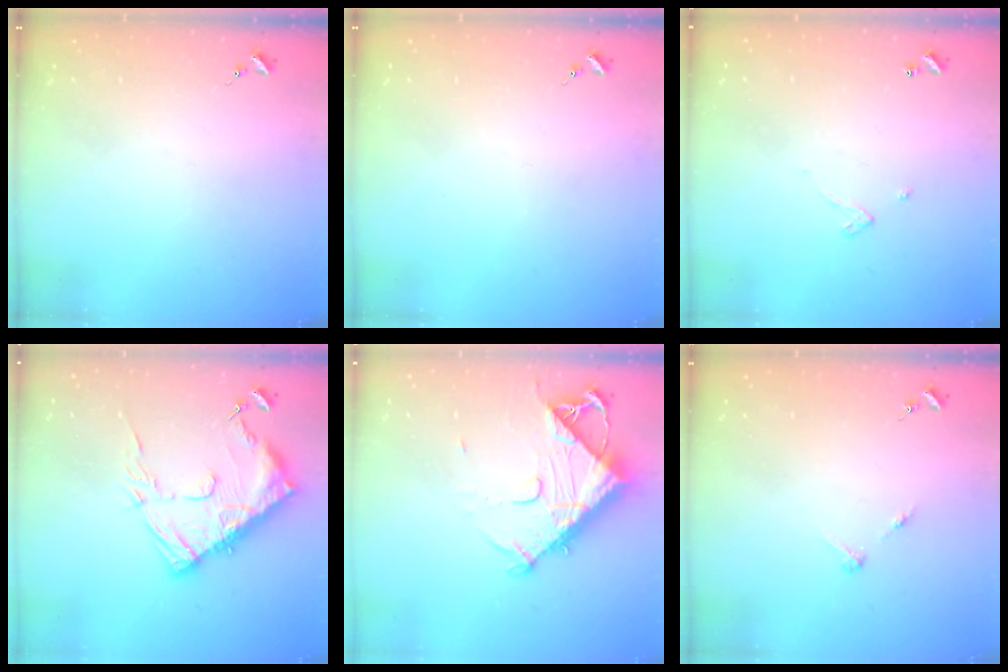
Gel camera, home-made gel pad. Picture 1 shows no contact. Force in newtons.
{"total": 0.0}
{"total": 2.6, "press": 2.6, "slide": 0.2}
{"total": 15.8, "press": 15.7, "slide": 1.6}
{"total": 12.5, "press": 12.5, "slide": 1.3}
{"total": 2.8, "press": 2.8, "slide": 0.3}